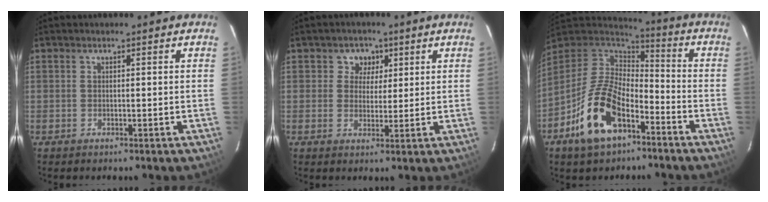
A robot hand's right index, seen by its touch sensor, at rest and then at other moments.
{"total": 4.1, "force": [1.6, 3.7, 0.6], "torque": [0.007, 0.009, 0.025]}
{"total": 16.9, "force": [-8.8, 8.6, 11.6], "torque": [-0.243, -0.001, -0.159]}